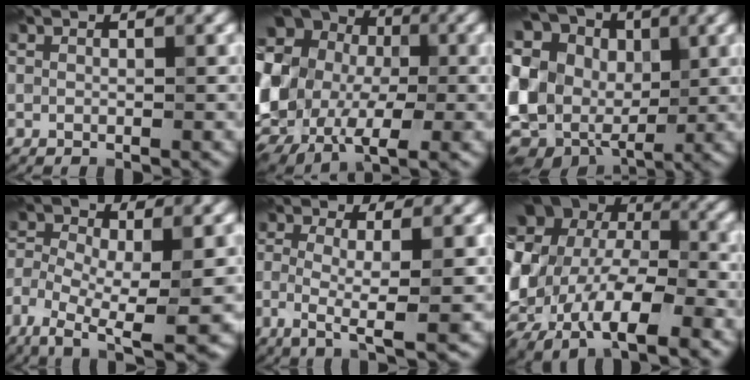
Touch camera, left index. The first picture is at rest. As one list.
[{"total": 16.4, "force": [2.0, 13.7, 8.8], "torque": [-0.216, 0.010, 0.030]}, {"total": 21.7, "force": [4.4, 17.5, 12.1], "torque": [-0.267, 0.030, 0.036]}, {"total": 10.3, "force": [-4.6, 3.8, 8.5], "torque": [-0.155, -0.014, -0.082]}, {"total": 5.1, "force": [-1.0, 0.9, 4.9], "torque": [-0.092, -0.001, -0.018]}, {"total": 16.1, "force": [0.6, 11.1, 11.7], "torque": [-0.233, -0.020, 0.044]}]